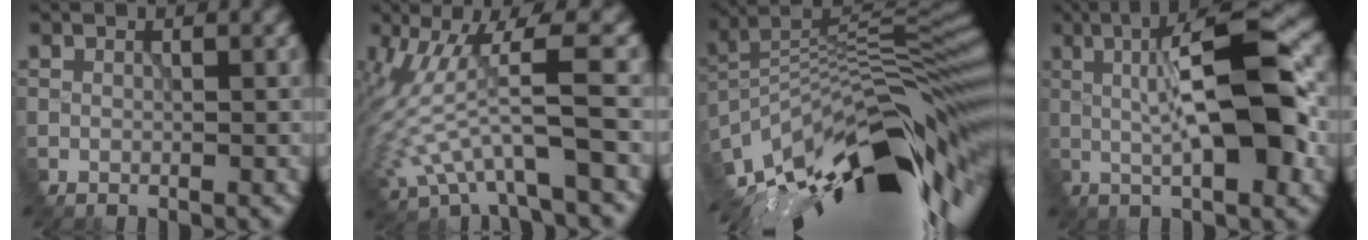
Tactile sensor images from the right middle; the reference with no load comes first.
{"total": 5.6, "force": [-0.7, 1.4, 5.4], "torque": [-0.137, 0.005, -0.012]}
{"total": 14.8, "force": [-8.2, 4.7, 11.4], "torque": [-0.220, 0.021, -0.150]}
{"total": 9.7, "force": [0.4, 1.9, 9.5], "torque": [-0.142, 0.022, 0.001]}